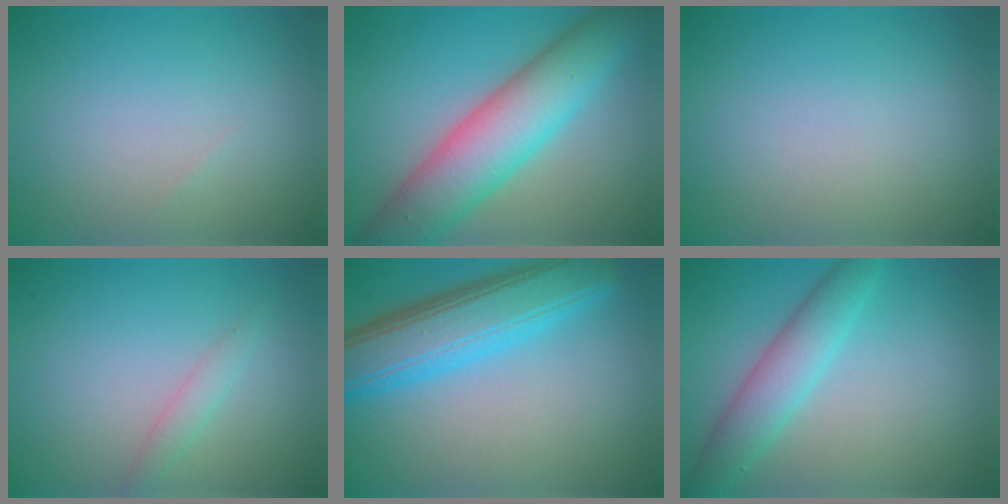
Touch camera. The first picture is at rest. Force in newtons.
{"total": 9.3, "press": 9.3, "slide": 0.3}
{"total": 0.0}
{"total": 1.3, "press": 1.3, "slide": 0.0}
{"total": 8.1, "press": 8.1, "slide": 0.2}
{"total": 4.1, "press": 4.1, "slide": 0.1}